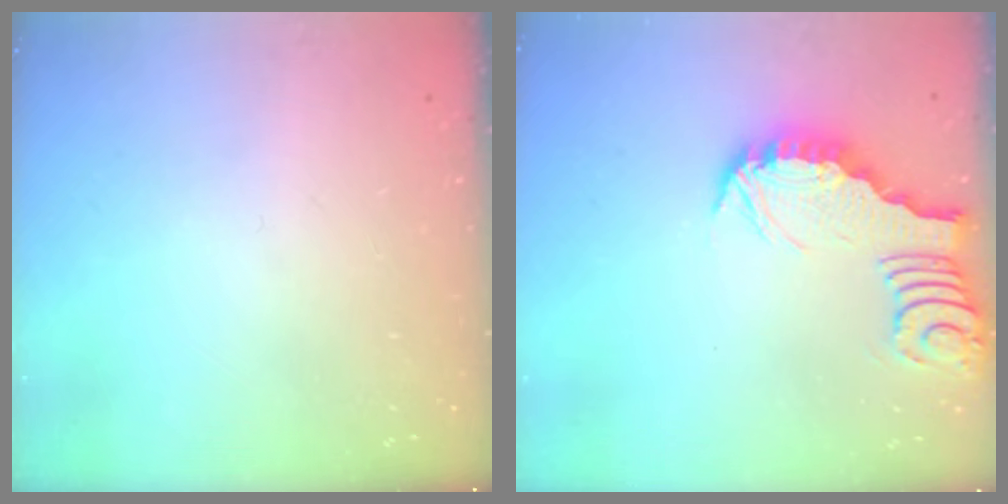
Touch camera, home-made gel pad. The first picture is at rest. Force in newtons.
{"total": 3.2, "press": 3.2, "slide": 0.4}